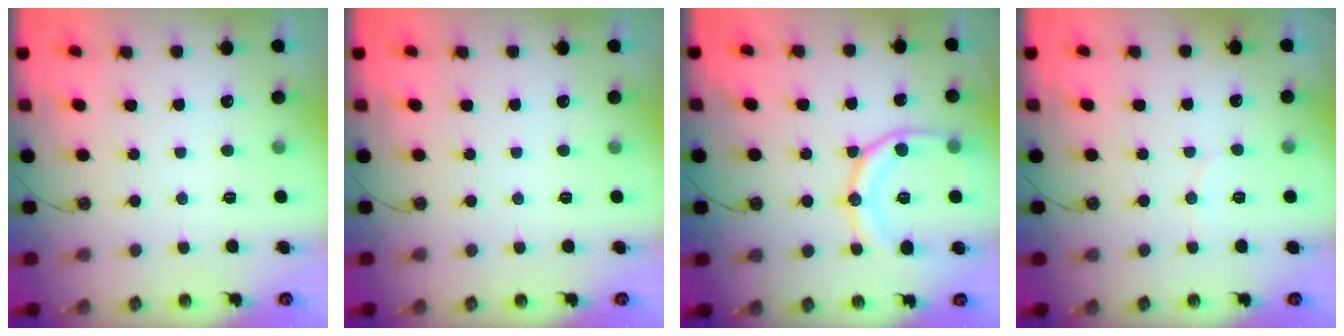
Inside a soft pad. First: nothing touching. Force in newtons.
{"total": 0.0}
{"total": 15.9, "press": 15.8, "slide": 1.9}
{"total": 3.2, "press": 3.2, "slide": 0.4}